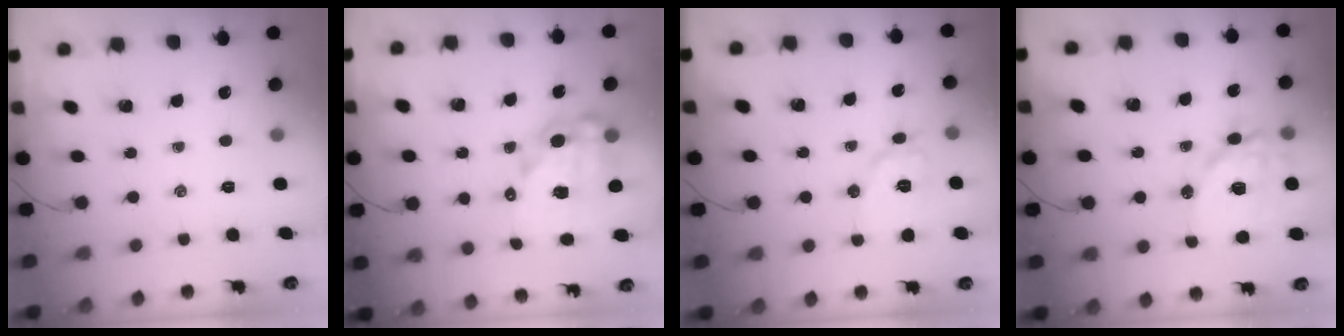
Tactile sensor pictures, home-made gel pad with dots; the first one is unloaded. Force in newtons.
{"total": 15.4, "press": 15.0, "slide": 3.6}
{"total": 9.5, "press": 9.5, "slide": 0.3}
{"total": 14.6, "press": 14.4, "slide": 2.6}